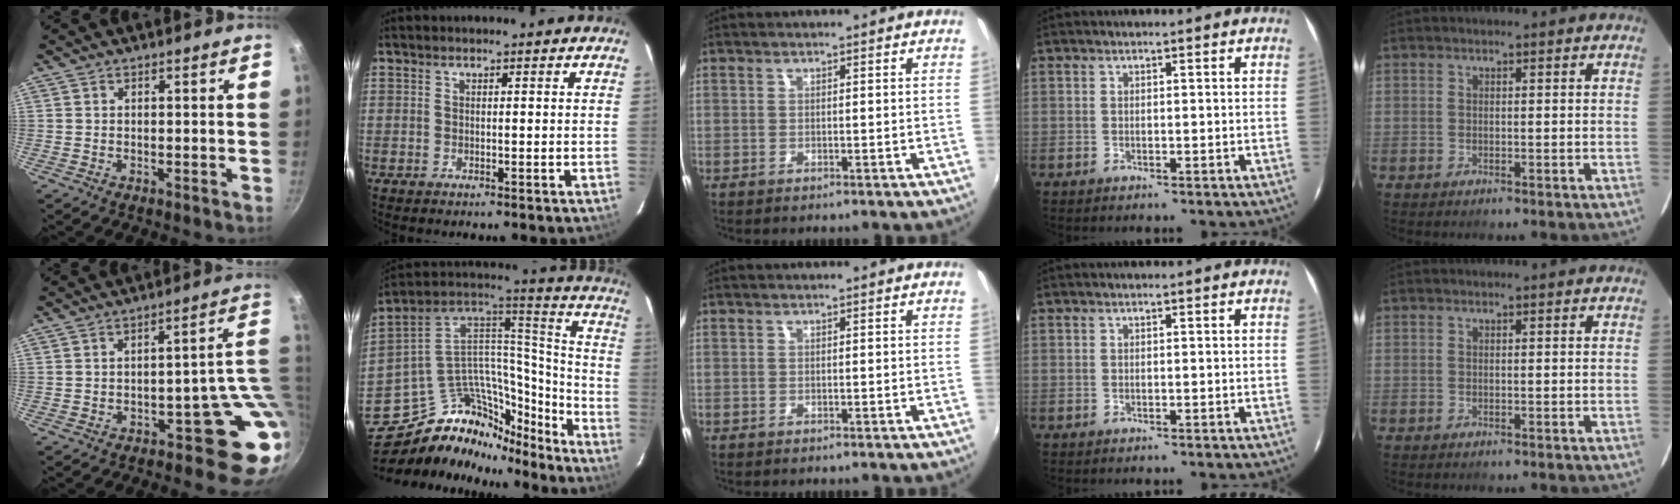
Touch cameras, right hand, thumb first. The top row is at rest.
{"thumb": {"total": 9.3, "force": [-0.8, 5.5, 7.5], "torque": [-0.021, 0.021, -0.007]}, "index": {"total": 25.2, "force": [-19.6, 12.3, 9.9], "torque": [-0.185, 0.080, -0.294]}}